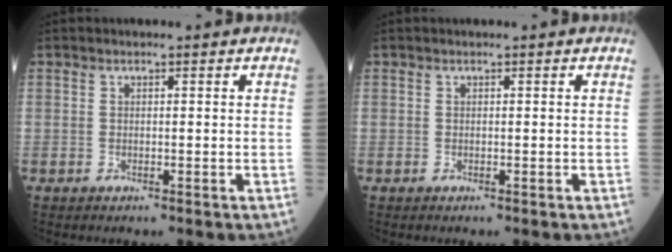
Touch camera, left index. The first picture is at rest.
{"total": 0.0}